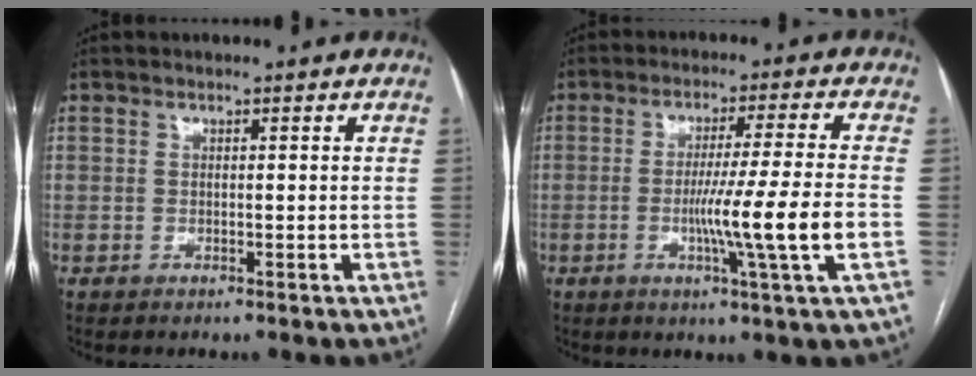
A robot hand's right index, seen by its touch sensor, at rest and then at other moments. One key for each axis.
{"total": 10.9, "fx": -2.5, "fy": -2.1, "fz": 10.4, "tx": -0.176, "ty": -0.021, "tz": -0.043}